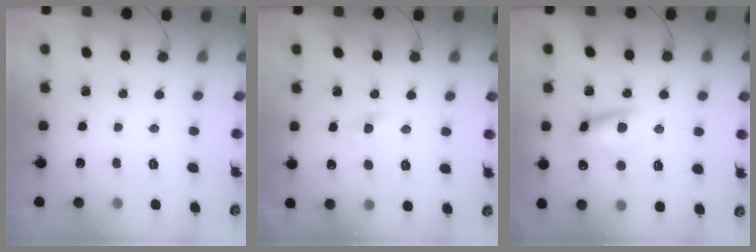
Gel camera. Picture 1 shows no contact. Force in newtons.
{"total": 2.0, "press": 1.8, "slide": 0.9}
{"total": 11.4, "press": 11.2, "slide": 2.1}